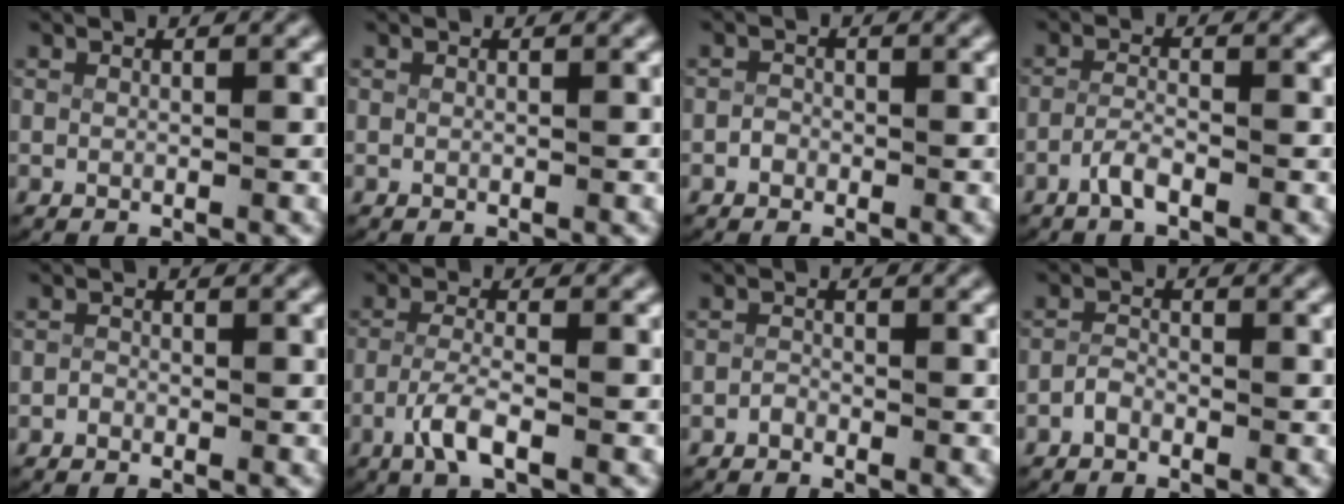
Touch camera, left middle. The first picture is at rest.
{"total": 0.0}
{"total": 0.9, "force": [-0.6, 0.6, 0.0], "torque": [-0.009, -0.010, -0.008]}
{"total": 2.0, "force": [-1.6, 0.2, 1.1], "torque": [-0.030, -0.007, -0.029]}
{"total": 0.6, "force": [-0.5, 0.2, -0.1], "torque": [-0.007, -0.012, -0.005]}
{"total": 3.3, "force": [-2.0, 0.6, 2.6], "torque": [-0.064, -0.013, -0.031]}
{"total": 0.9, "force": [-0.8, 0.3, -0.1], "torque": [-0.008, -0.012, -0.012]}
{"total": 1.3, "force": [-1.2, 0.5, 0.1], "torque": [-0.015, -0.010, -0.020]}